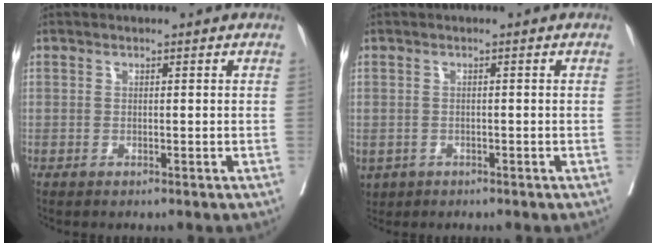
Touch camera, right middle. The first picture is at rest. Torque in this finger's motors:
{"motor_torque": [1.13, -1.01, 1.05, 0.21]}